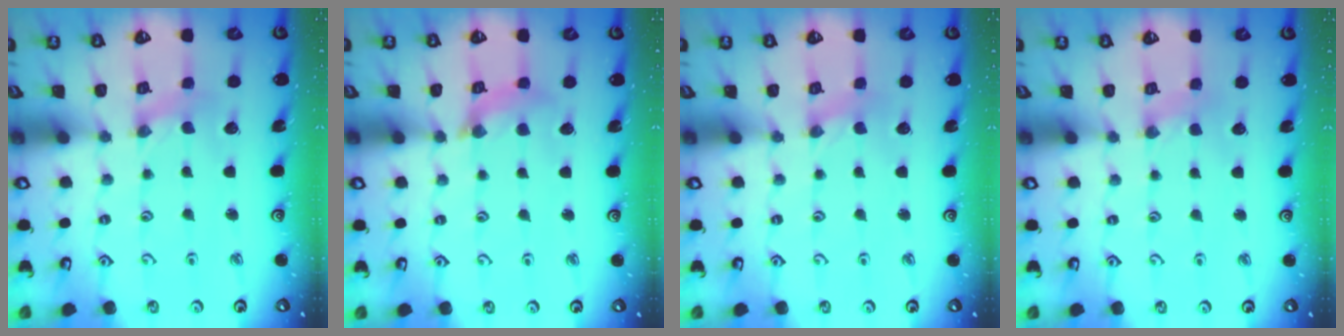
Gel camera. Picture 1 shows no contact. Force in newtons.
{"total": 6.3, "press": 6.3, "slide": 0.6}
{"total": 0.0}
{"total": 2.3, "press": 2.3, "slide": 0.4}